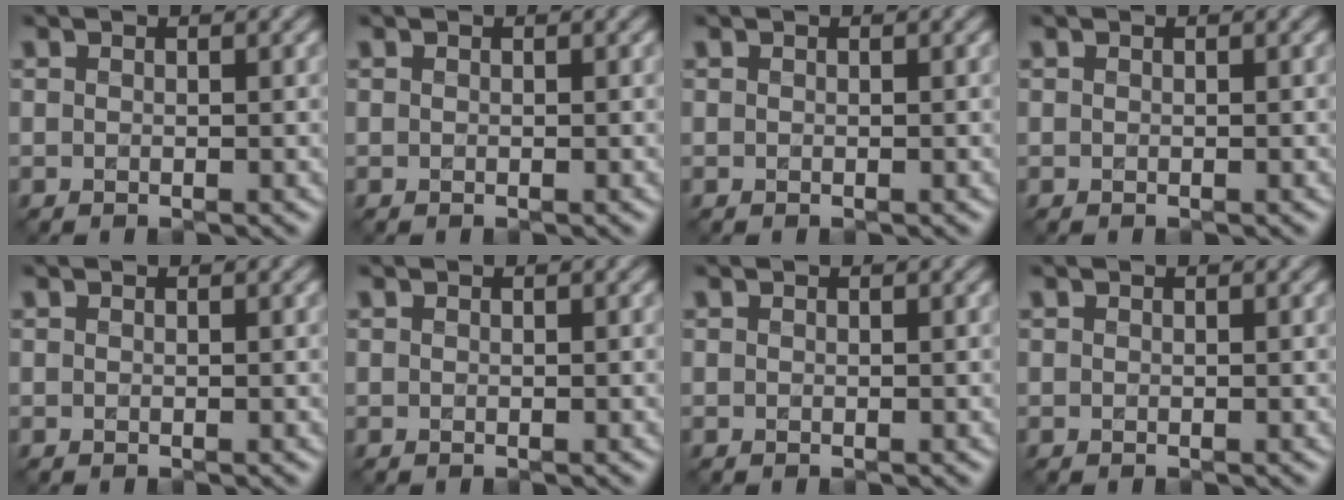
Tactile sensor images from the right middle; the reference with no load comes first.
{"total": 0.0}
{"total": 0.0}
{"total": 0.0}
{"total": 0.0}
{"total": 0.0}
{"total": 0.0}
{"total": 0.0}